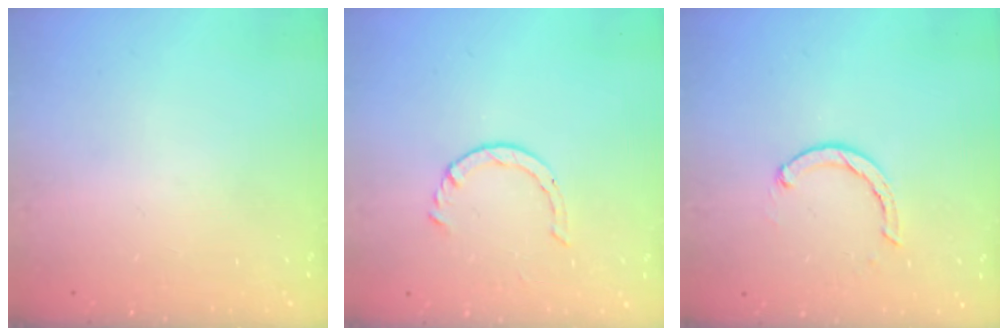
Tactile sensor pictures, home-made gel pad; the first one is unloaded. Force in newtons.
{"total": 3.0, "press": 2.9, "slide": 0.3}
{"total": 2.4, "press": 2.4, "slide": 0.1}